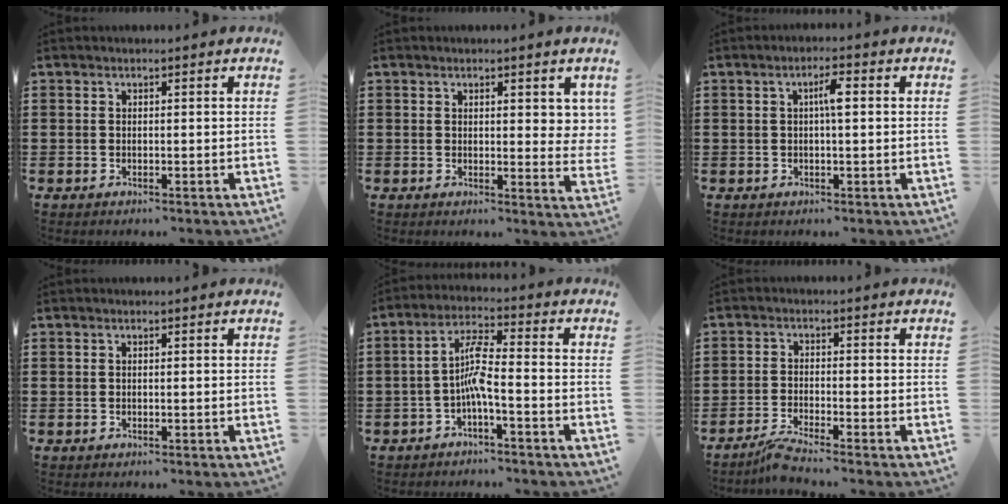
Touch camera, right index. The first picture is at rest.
{"total": 2.8, "force": [1.3, 1.2, 2.2], "torque": [-0.023, -0.004, 0.019]}
{"total": 3.0, "force": [0.4, 0.6, 2.9], "torque": [-0.056, 0.003, 0.003]}
{"total": 0.0}
{"total": 5.9, "force": [-2.0, 1.1, 5.4], "torque": [-0.114, 0.003, -0.042]}
{"total": 3.0, "force": [-2.7, -0.3, 1.2], "torque": [-0.029, -0.001, -0.055]}